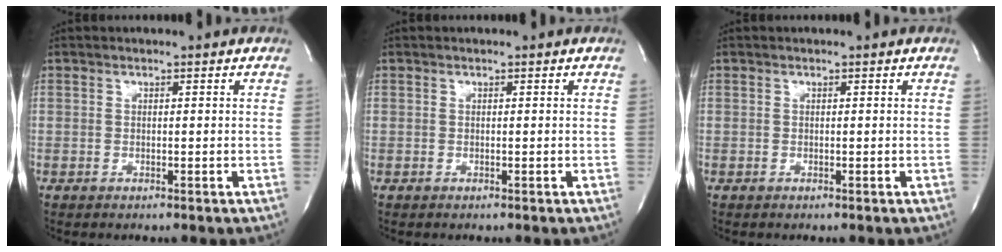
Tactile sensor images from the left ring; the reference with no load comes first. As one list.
[{"total": 0.0}, {"total": 0.0}]